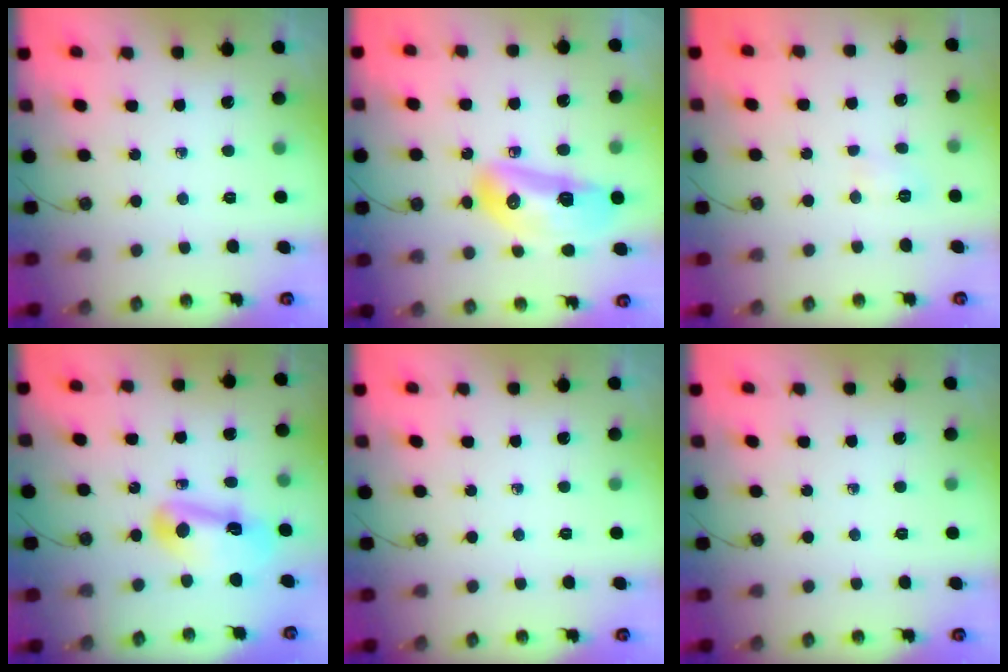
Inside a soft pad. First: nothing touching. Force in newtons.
{"total": 15.4, "press": 15.2, "slide": 2.4}
{"total": 4.2, "press": 4.2, "slide": 0.4}
{"total": 12.7, "press": 12.6, "slide": 1.5}
{"total": 0.0}
{"total": 0.0}